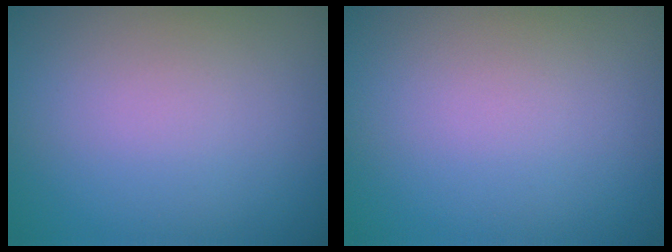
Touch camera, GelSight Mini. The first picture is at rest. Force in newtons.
{"total": 0.0}